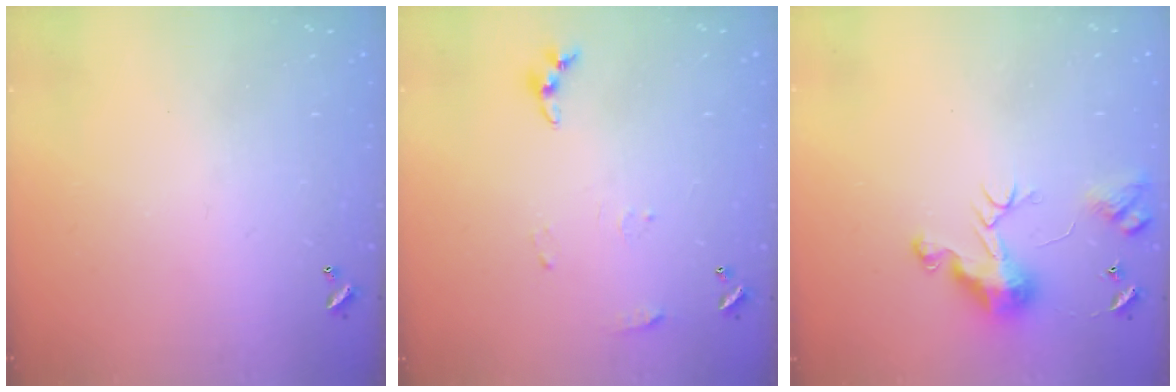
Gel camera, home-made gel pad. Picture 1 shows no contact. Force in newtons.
{"total": 6.4, "press": 6.4, "slide": 0.7}
{"total": 10.0, "press": 9.9, "slide": 1.6}